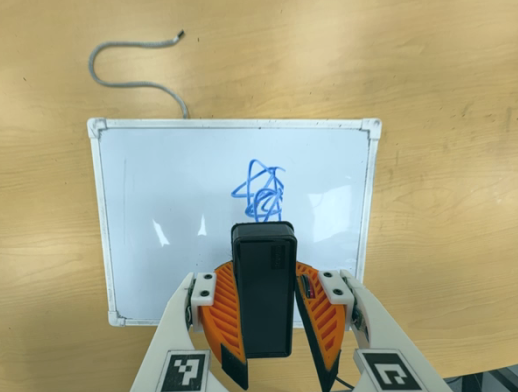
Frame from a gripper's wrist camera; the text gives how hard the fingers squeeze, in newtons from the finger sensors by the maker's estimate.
{"total": 8.8, "left": 8.8, "right": 8.7}